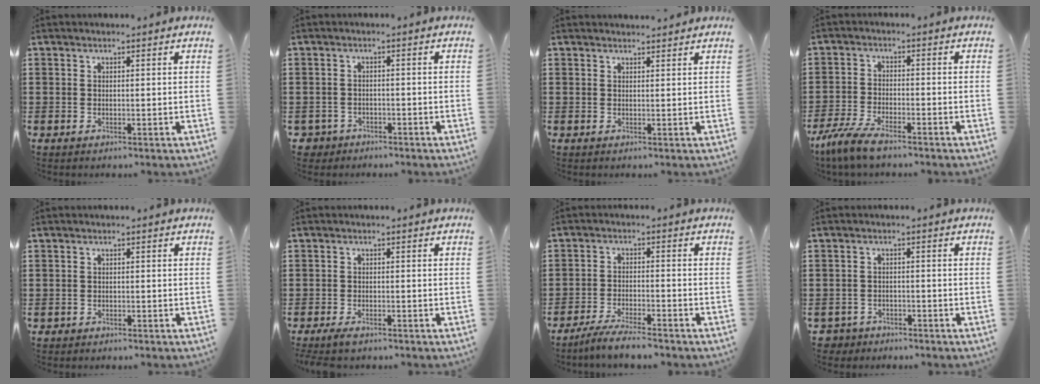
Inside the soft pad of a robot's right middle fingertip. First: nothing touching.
{"total": 2.4, "force": [-2.1, 1.1, -0.1], "torque": [-0.013, -0.003, -0.052]}
{"total": 1.2, "force": [1.2, 0.1, 0.0], "torque": [0.005, -0.002, 0.020]}
{"total": 5.3, "force": [-4.4, 1.0, 2.7], "torque": [-0.073, -0.007, -0.090]}
{"total": 0.8, "force": [-0.7, 0.4, -0.1], "torque": [0.000, 0.003, -0.018]}
{"total": 1.5, "force": [-1.3, 0.5, 0.7], "torque": [-0.023, -0.001, -0.029]}
{"total": 4.3, "force": [-4.0, 0.2, 1.5], "torque": [-0.033, -0.003, -0.081]}
{"total": 2.6, "force": [-2.4, 0.9, -0.2], "torque": [-0.005, 0.000, -0.055]}